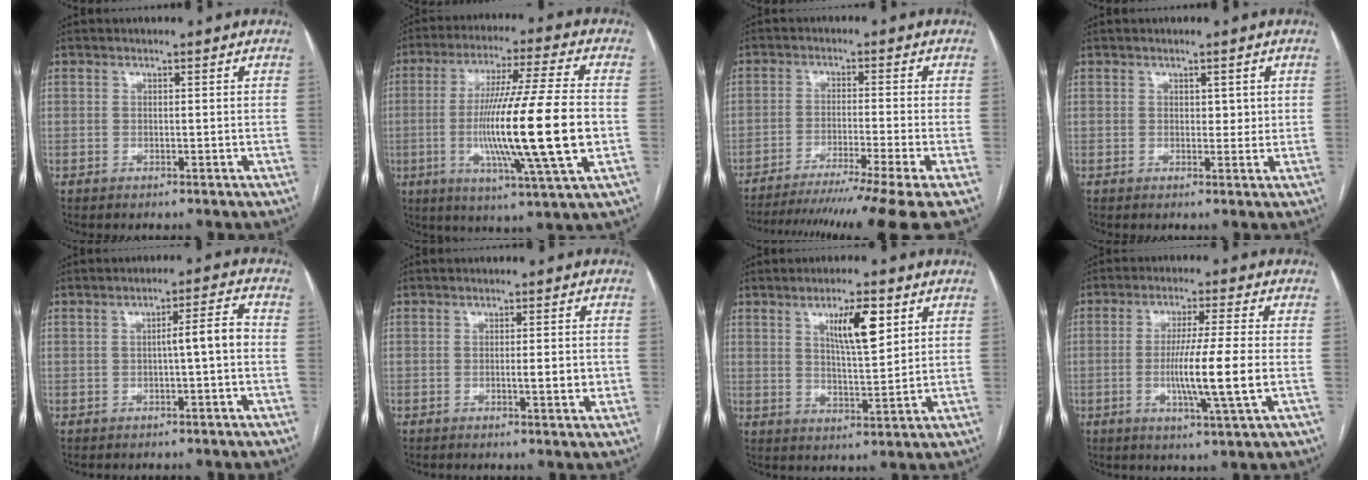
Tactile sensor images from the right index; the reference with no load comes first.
{"total": 19.6, "force": [-2.7, -0.5, 19.4], "torque": [-0.348, -0.016, -0.054]}
{"total": 16.4, "force": [-13.6, -2.7, 8.8], "torque": [-0.115, -0.042, -0.206]}
{"total": 1.9, "force": [0.6, 1.2, 1.3], "torque": [-0.012, 0.001, 0.008]}
{"total": 4.4, "force": [-0.5, 0.0, 4.3], "torque": [-0.062, 0.012, -0.007]}
{"total": 3.0, "force": [-0.5, 0.4, 2.9], "torque": [-0.046, -0.002, -0.007]}
{"total": 7.8, "force": [3.5, 1.5, 6.8], "torque": [-0.116, -0.002, 0.061]}
{"total": 9.9, "force": [-1.6, -0.9, 9.7], "torque": [-0.176, -0.016, -0.031]}